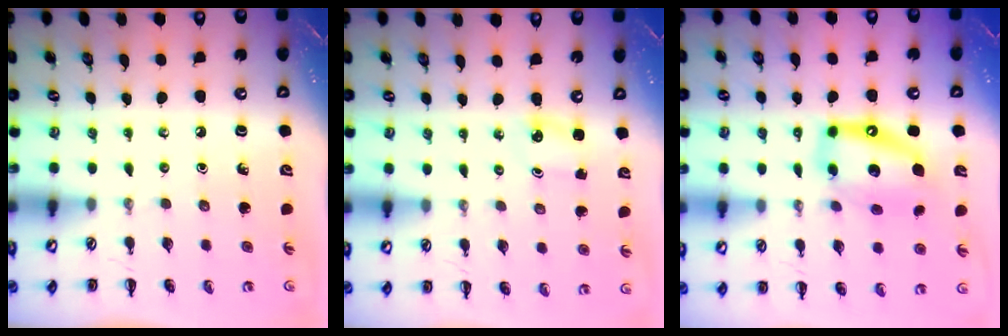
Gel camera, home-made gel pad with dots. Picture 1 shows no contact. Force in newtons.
{"total": 1.4, "press": 1.4, "slide": 0.3}
{"total": 13.1, "press": 12.6, "slide": 3.4}